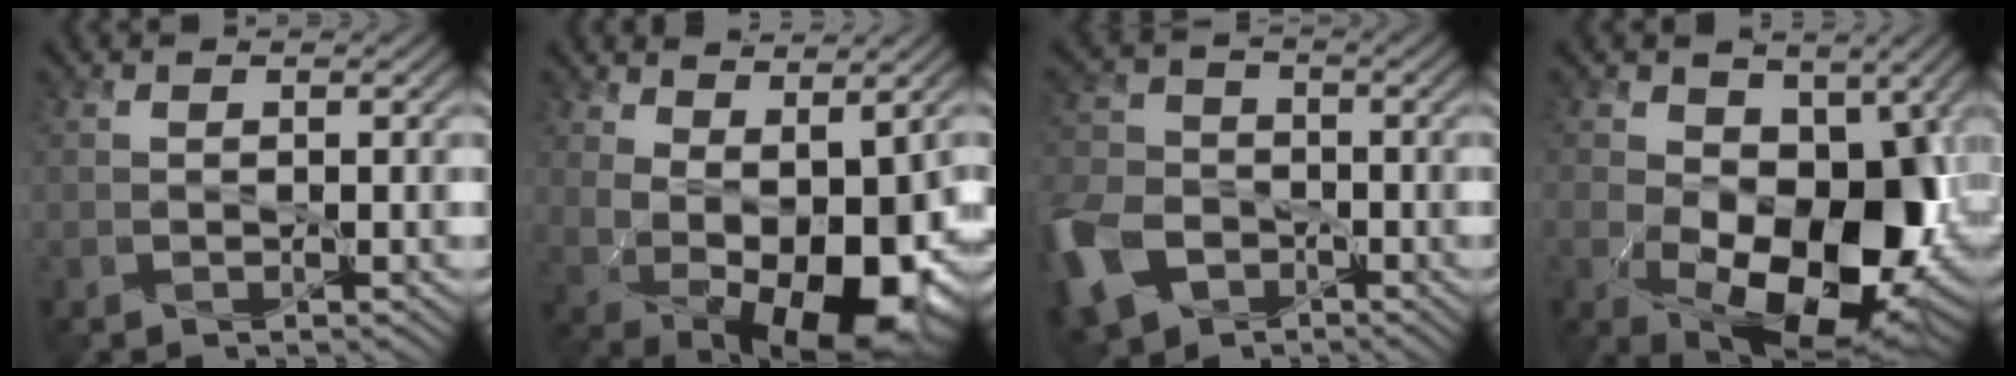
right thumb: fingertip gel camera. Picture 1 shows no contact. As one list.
[{"total": 11.6, "force": [0.4, 6.2, 9.9], "torque": [-0.159, -0.018, 0.023]}, {"total": 11.1, "force": [-5.1, 8.0, 5.7], "torque": [-0.169, -0.029, -0.114]}, {"total": 16.0, "force": [-2.3, 10.0, 12.3], "torque": [-0.204, -0.047, -0.017]}]